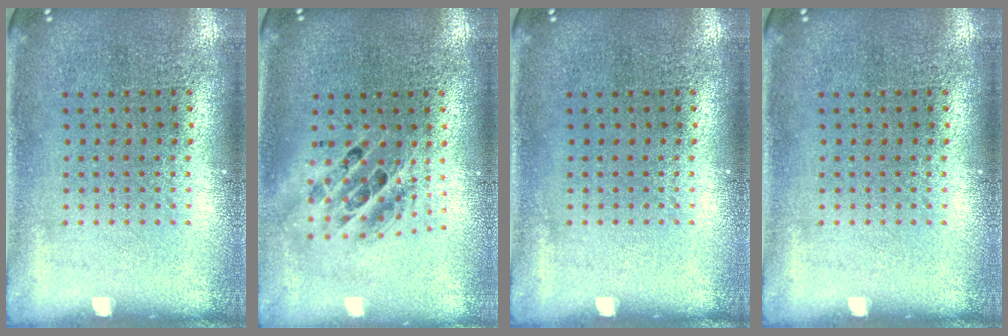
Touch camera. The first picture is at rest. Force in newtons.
{"total": 1.7, "press": 1.4, "slide": 1.0}
{"total": 0.0}
{"total": 0.0}